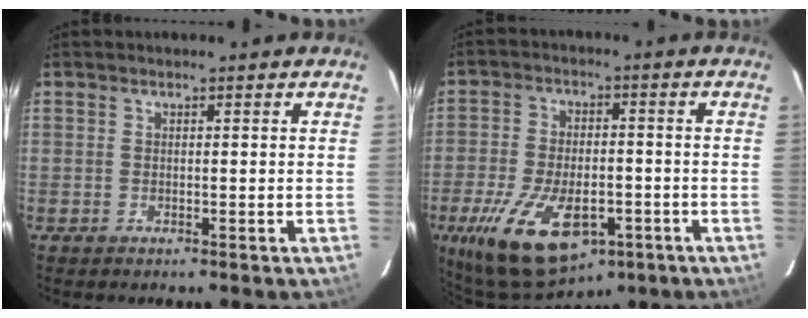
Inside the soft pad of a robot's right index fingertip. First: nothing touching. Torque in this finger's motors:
{"motor_torque": [2.14, 0.00, 0.77, 0.21]}